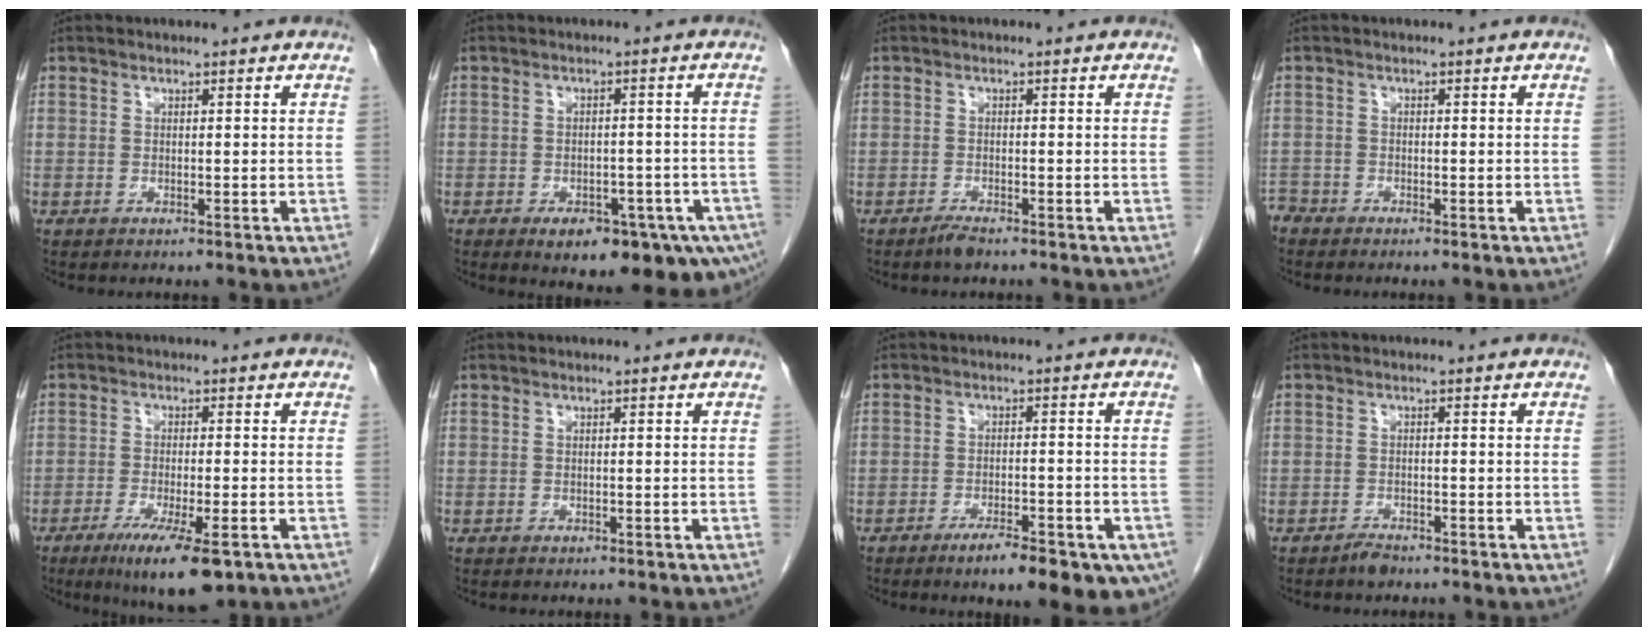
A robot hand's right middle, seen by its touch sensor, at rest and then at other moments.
{"total": 13.5, "force": [-8.0, 5.4, 9.4], "torque": [-0.079, 0.011, -0.099]}
{"total": 1.7, "force": [-1.4, 0.3, 0.9], "torque": [-0.021, -0.002, -0.025]}
{"total": 1.9, "force": [-1.8, 0.5, -0.1], "torque": [0.004, -0.003, -0.035]}
{"total": 10.3, "force": [-6.1, 1.7, 8.1], "torque": [-0.130, -0.026, -0.092]}
{"total": 0.0}
{"total": 11.8, "force": [-7.5, 3.3, 8.5], "torque": [-0.073, 0.002, -0.103]}
{"total": 1.7, "force": [-1.5, 0.6, 0.6], "torque": [-0.014, -0.001, -0.023]}